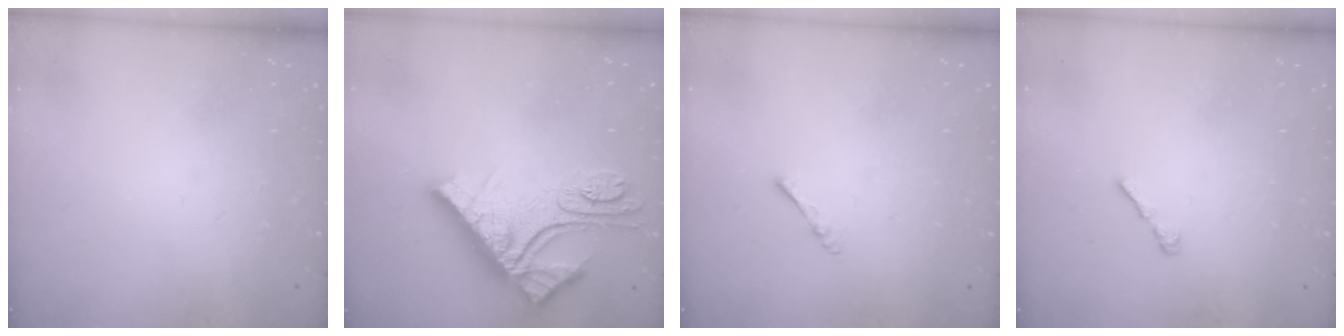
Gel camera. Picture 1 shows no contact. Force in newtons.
{"total": 17.4, "press": 17.3, "slide": 1.8}
{"total": 2.4, "press": 2.3, "slide": 0.5}
{"total": 2.2, "press": 2.1, "slide": 0.6}